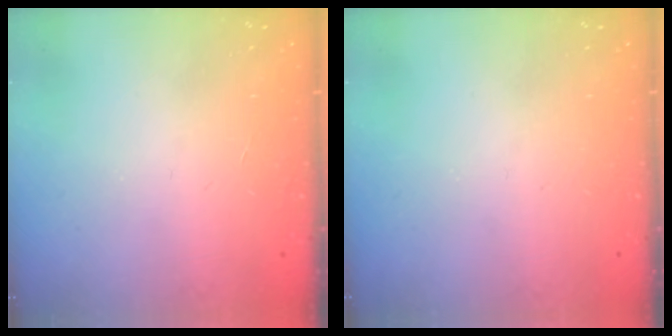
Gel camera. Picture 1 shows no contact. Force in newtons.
{"total": 0.0}